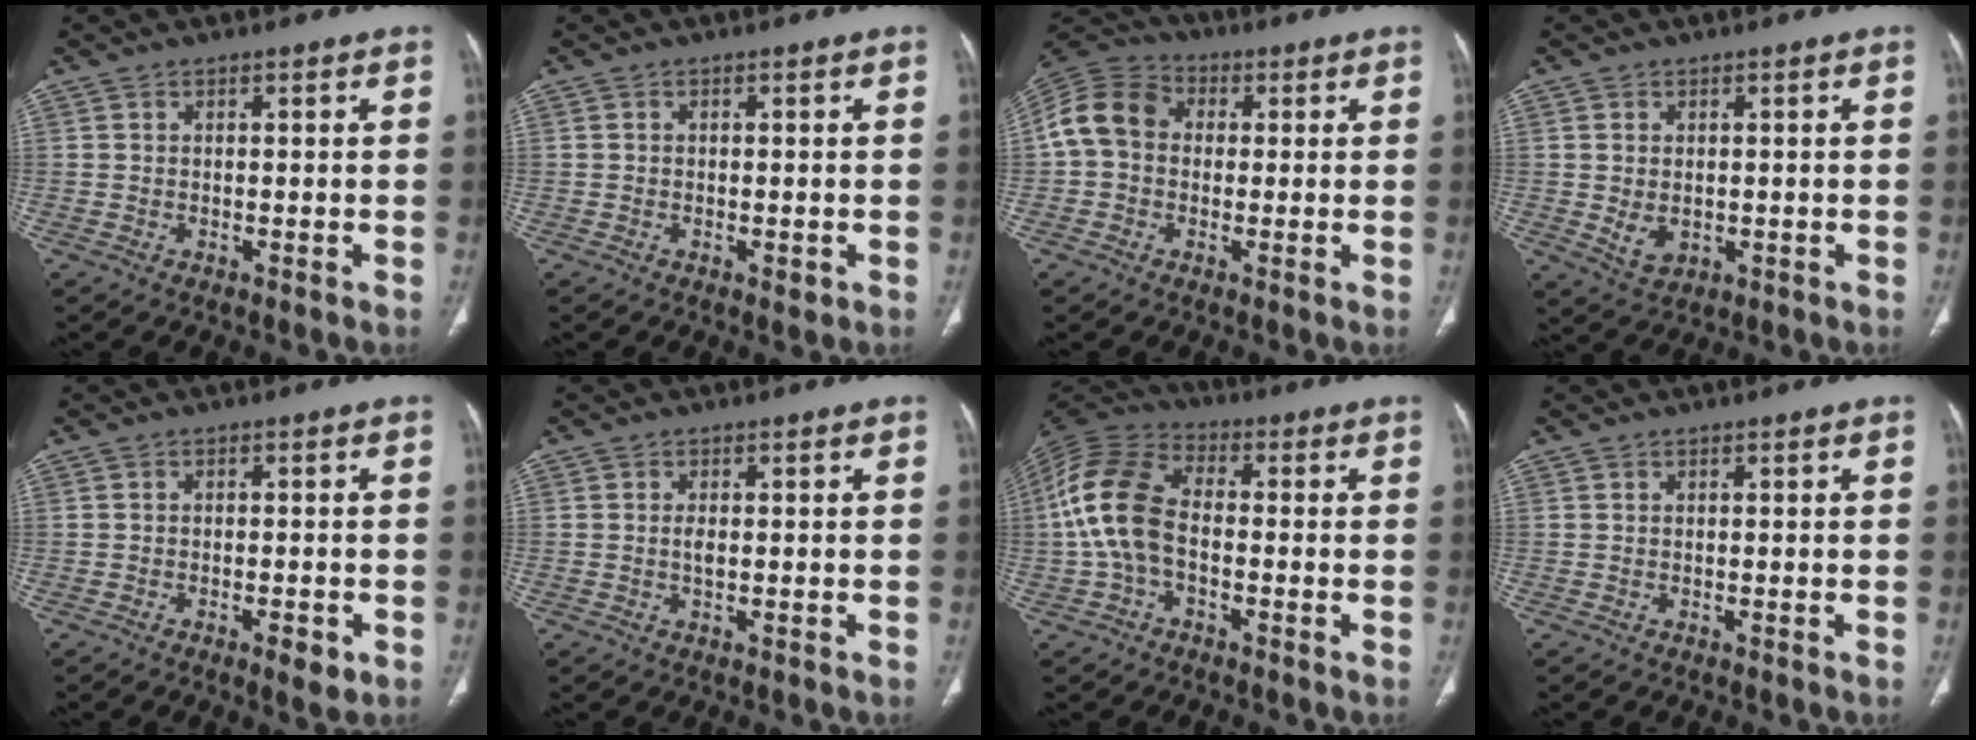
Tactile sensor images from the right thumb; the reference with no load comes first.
{"total": 1.2, "force": [-0.4, 0.7, 0.9], "torque": [-0.009, -0.002, -0.005]}
{"total": 11.4, "force": [0.7, 9.1, 6.8], "torque": [-0.130, 0.035, 0.003]}
{"total": 4.3, "force": [-0.3, 3.0, 3.0], "torque": [-0.047, -0.008, 0.007]}
{"total": 3.3, "force": [-1.7, 1.4, 2.4], "torque": [-0.028, 0.002, -0.021]}
{"total": 1.5, "force": [0.0, 0.7, 1.3], "torque": [-0.026, -0.001, -0.001]}
{"total": 13.0, "force": [-1.4, 8.1, 10.1], "torque": [-0.213, 0.034, -0.036]}
{"total": 0.0}